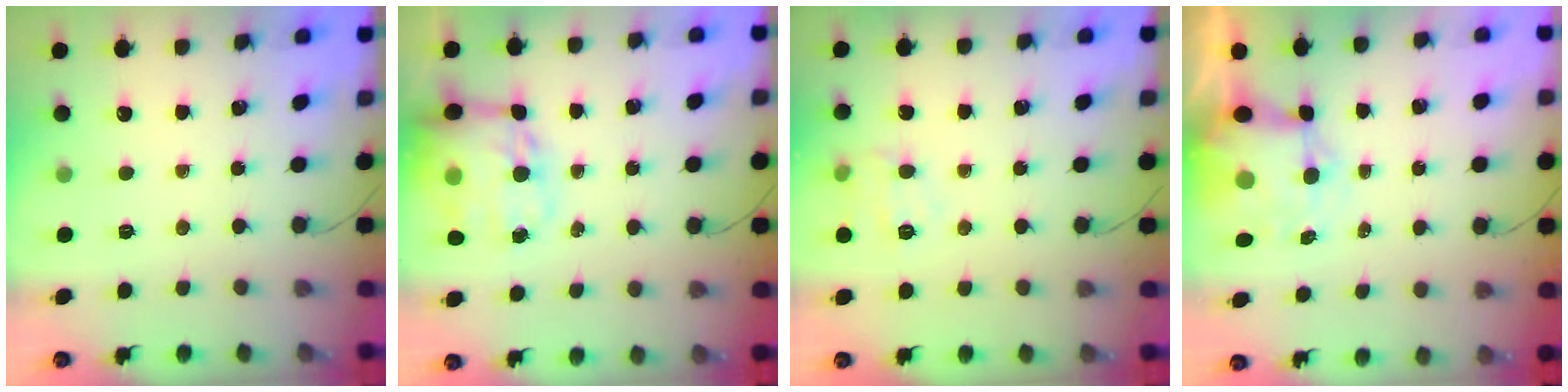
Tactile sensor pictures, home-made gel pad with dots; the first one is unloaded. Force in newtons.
{"total": 18.2, "press": 17.6, "slide": 4.4}
{"total": 9.4, "press": 9.4, "slide": 0.6}
{"total": 8.4, "press": 8.0, "slide": 2.5}